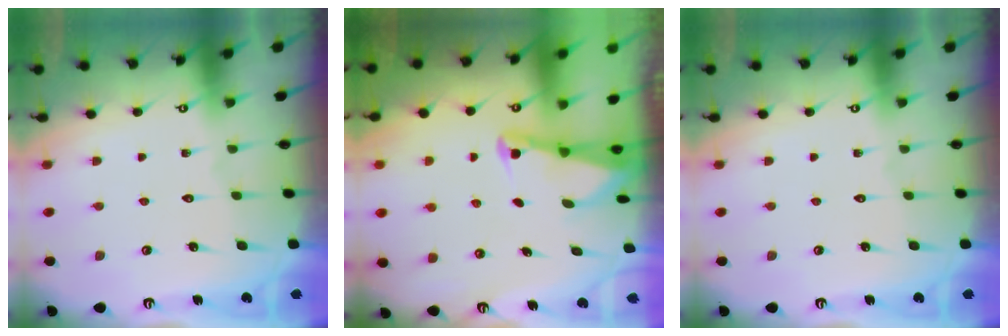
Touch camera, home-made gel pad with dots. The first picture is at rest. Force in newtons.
{"total": 2.1, "press": 2.1, "slide": 0.3}
{"total": 0.0}